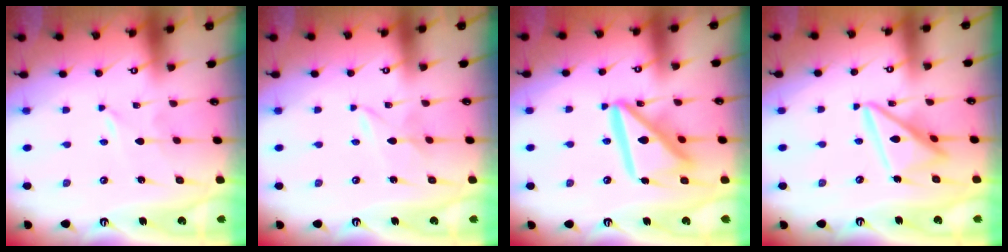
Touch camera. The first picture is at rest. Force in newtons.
{"total": 1.5, "press": 1.5, "slide": 0.2}
{"total": 16.1, "press": 16.0, "slide": 1.8}
{"total": 14.2, "press": 14.1, "slide": 1.5}